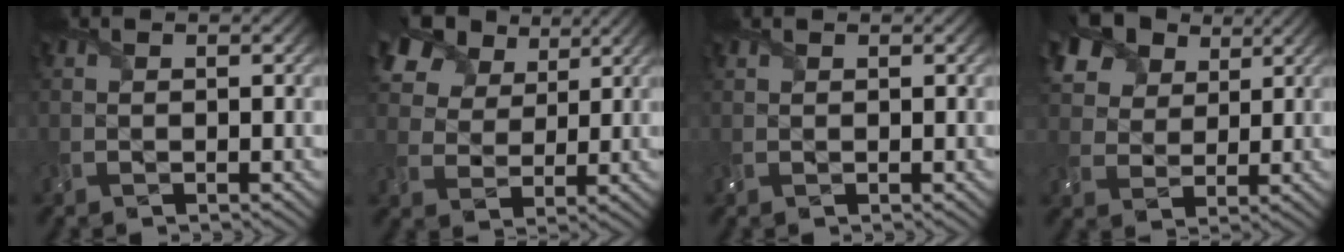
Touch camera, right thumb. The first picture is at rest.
{"total": 11.7, "force": [7.3, 7.1, 5.8], "torque": [-0.164, 0.021, 0.127]}
{"total": 0.6, "force": [0.6, 0.2, 0.2], "torque": [-0.010, 0.002, 0.015]}
{"total": 10.8, "force": [6.5, 7.0, 5.0], "torque": [-0.156, 0.014, 0.119]}